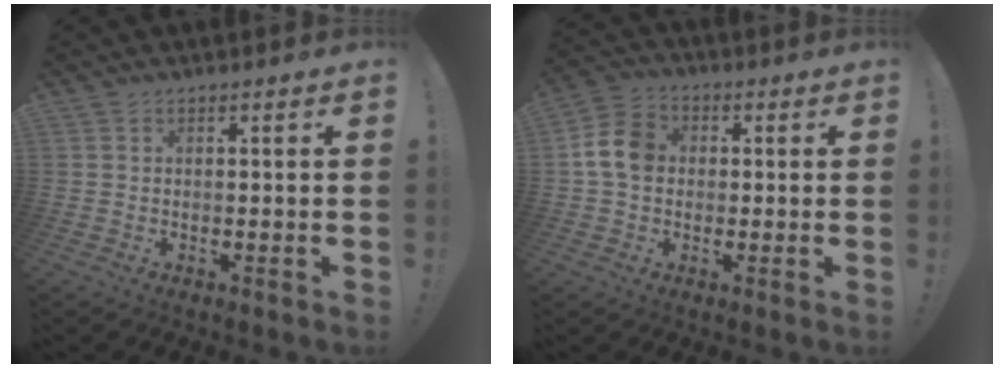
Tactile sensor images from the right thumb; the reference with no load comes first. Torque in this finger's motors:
{"motor_torque": [0.40, 0.51, 0.35, -0.37, 0.27]}